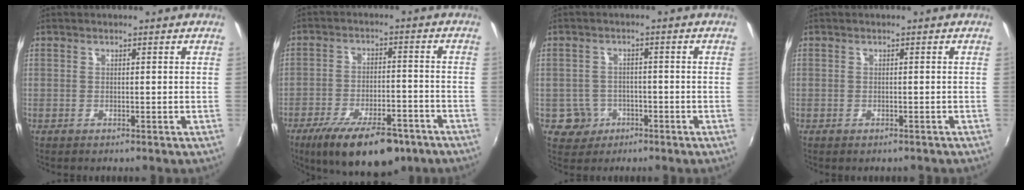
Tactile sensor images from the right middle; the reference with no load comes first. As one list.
[{"total": 16.4, "force": [-11.1, 5.8, 10.5], "torque": [-0.191, -0.025, -0.165]}, {"total": 4.2, "force": [-1.8, 3.8, 0.5], "torque": [-0.020, 0.009, -0.024]}, {"total": 0.5, "force": [-0.5, 0.0, 0.2], "torque": [-0.004, -0.003, -0.006]}]